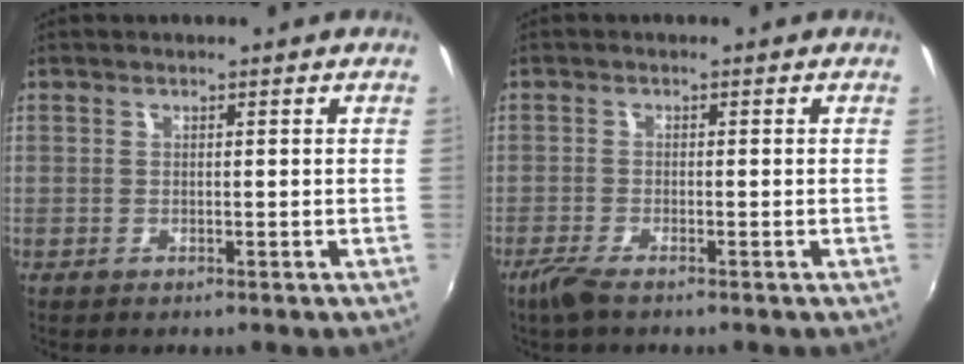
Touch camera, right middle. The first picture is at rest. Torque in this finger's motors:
{"motor_torque": [0.36, -0.34, 0.02, 0.05]}